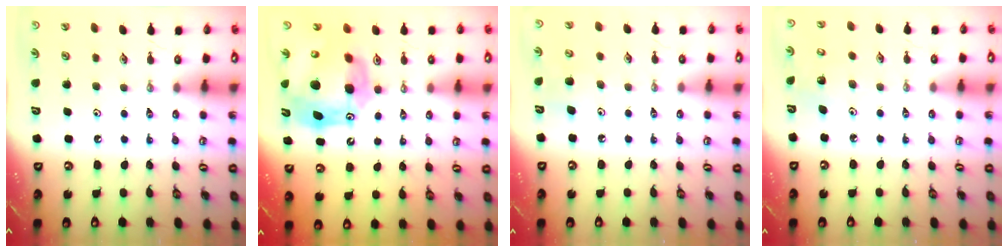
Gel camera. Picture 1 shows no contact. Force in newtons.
{"total": 17.8, "press": 17.7, "slide": 1.7}
{"total": 7.3, "press": 7.2, "slide": 1.4}
{"total": 3.0, "press": 2.9, "slide": 0.3}